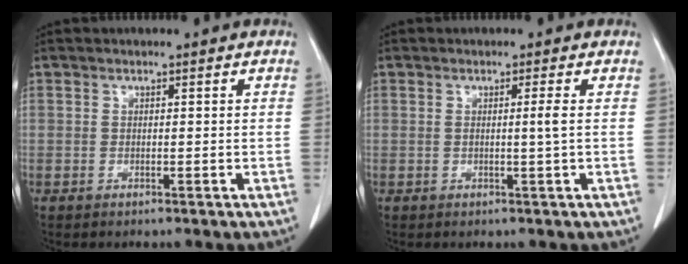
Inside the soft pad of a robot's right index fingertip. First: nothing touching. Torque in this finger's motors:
{"motor_torque": [0.11, -0.03, 0.01, 0.01]}